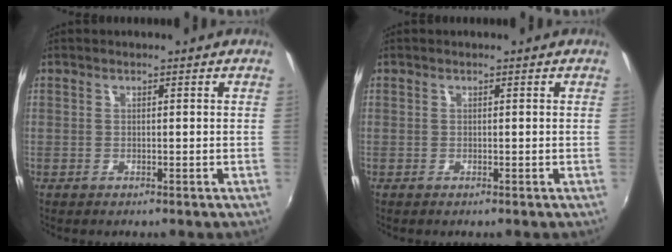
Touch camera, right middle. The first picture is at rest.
{"total": 0.0}